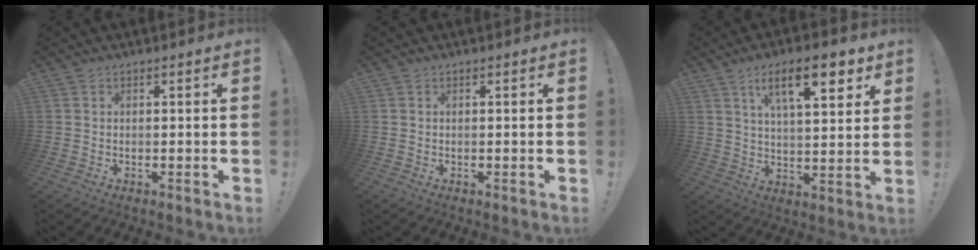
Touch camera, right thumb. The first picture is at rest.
{"total": 0.0}
{"total": 14.7, "force": [7.2, 5.0, 11.8], "torque": [-0.182, -0.017, 0.112]}